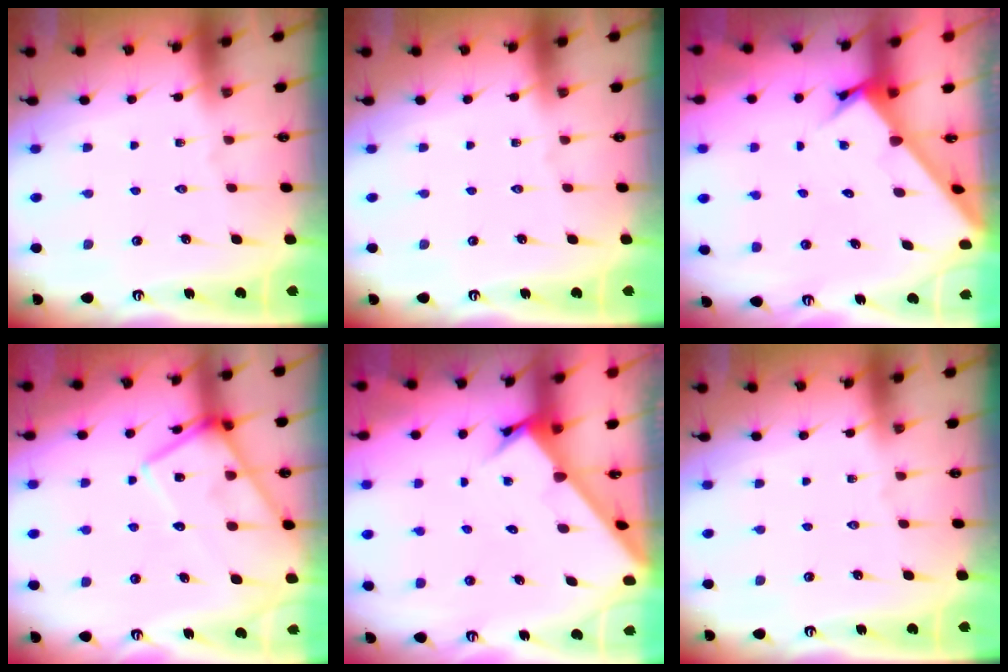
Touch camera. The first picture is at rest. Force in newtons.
{"total": 0.0}
{"total": 2.9, "press": 2.9, "slide": 0.2}
{"total": 14.1, "press": 14.1, "slide": 1.4}
{"total": 2.9, "press": 2.9, "slide": 0.2}
{"total": 0.0}